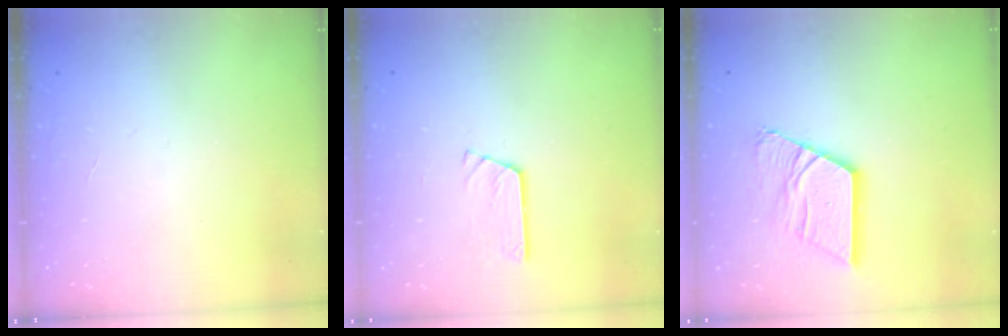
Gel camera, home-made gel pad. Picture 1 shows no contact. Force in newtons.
{"total": 2.6, "press": 2.6, "slide": 0.3}
{"total": 13.5, "press": 13.4, "slide": 1.5}